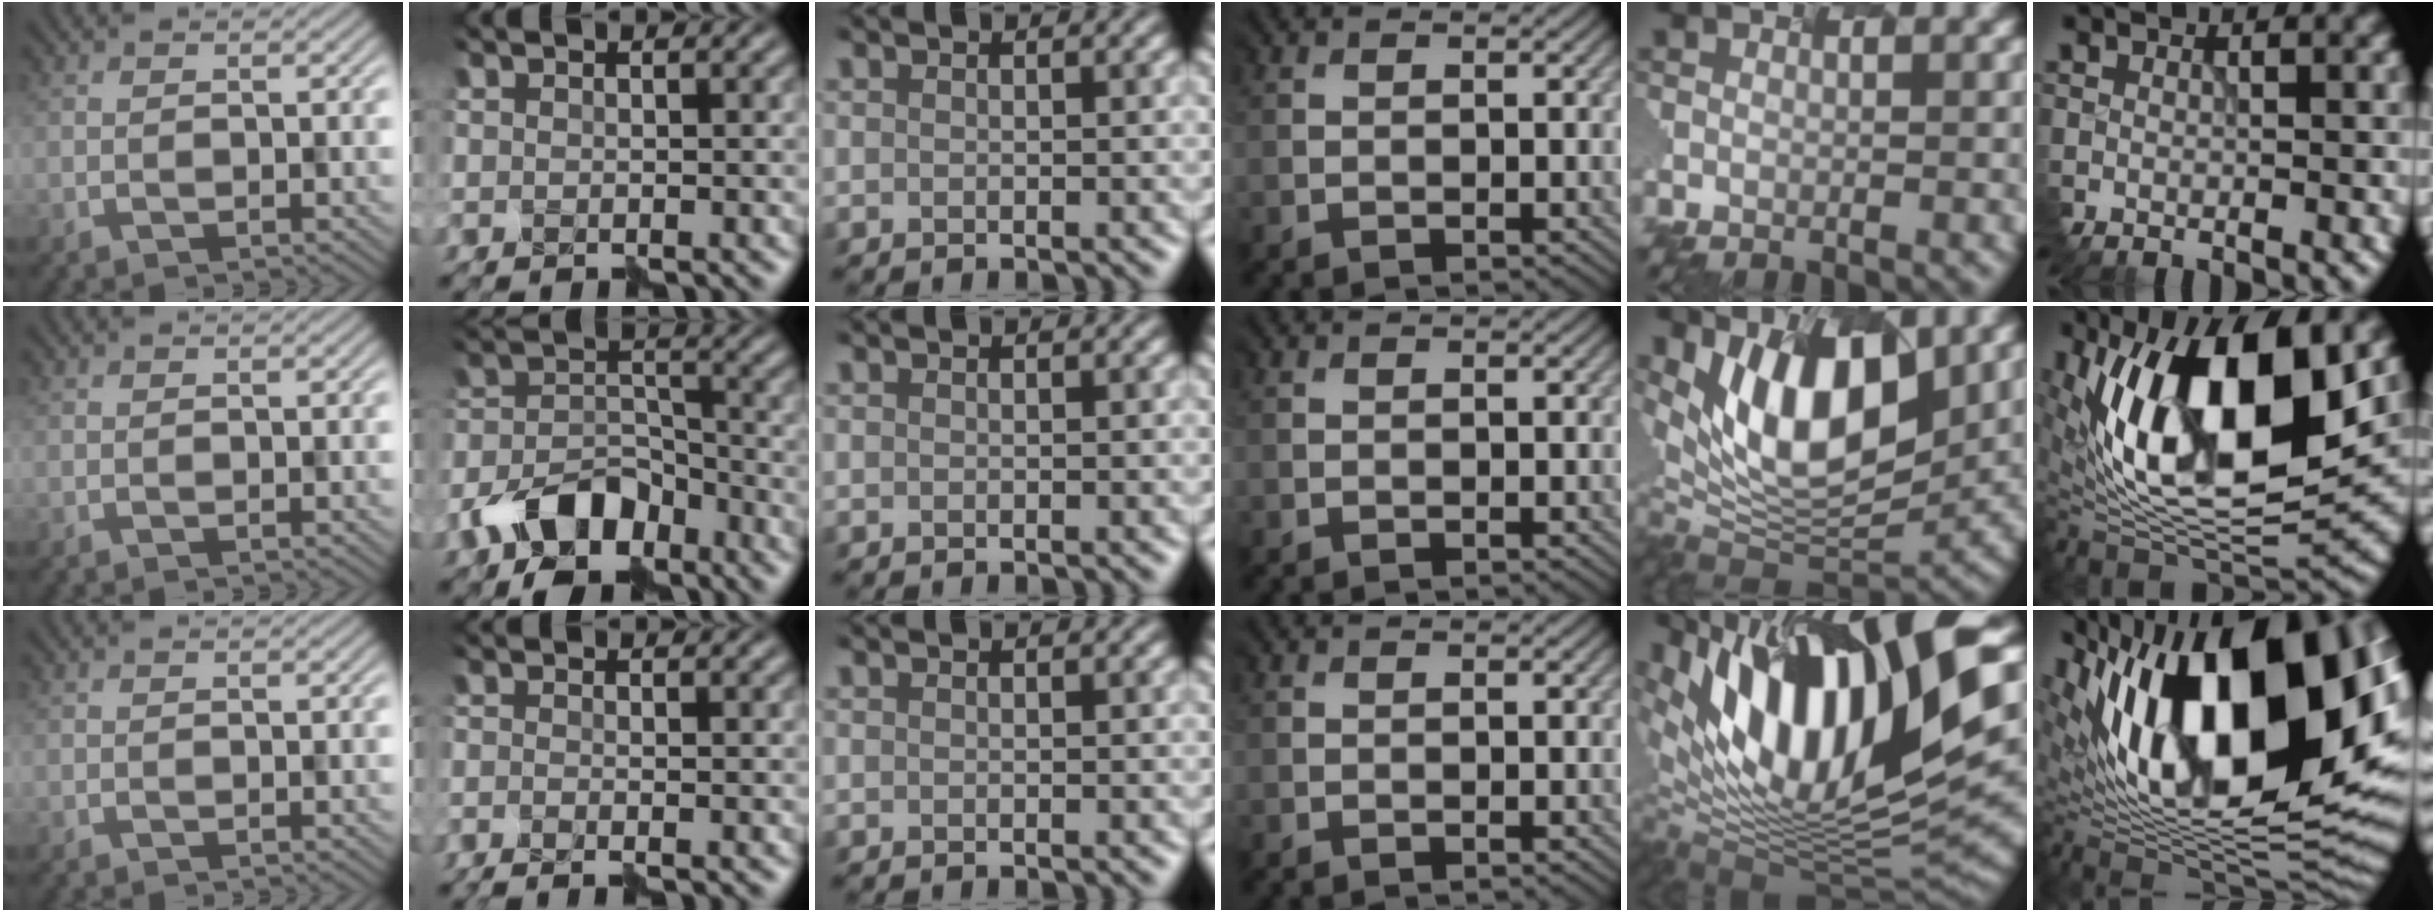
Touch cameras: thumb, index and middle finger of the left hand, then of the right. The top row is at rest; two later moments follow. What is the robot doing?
{"motion": "assemble", "object": "hinged jar"}